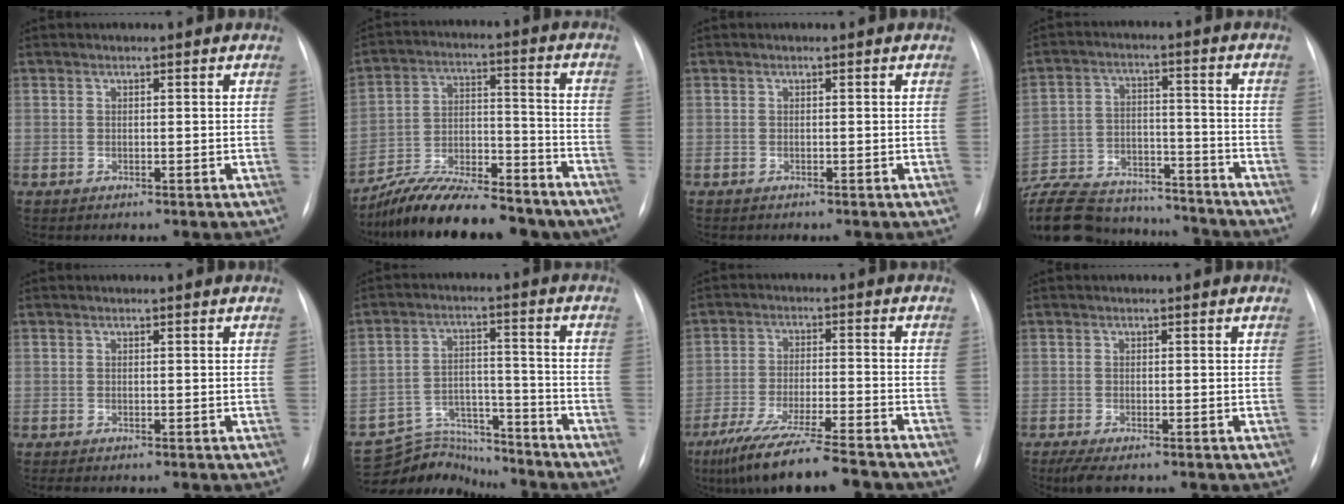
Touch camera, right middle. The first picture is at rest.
{"total": 19.4, "force": [-16.8, 5.0, 8.3], "torque": [-0.138, 0.022, -0.267]}
{"total": 0.0}
{"total": 25.6, "force": [-22.6, 7.4, 9.5], "torque": [-0.226, -0.020, -0.342]}
{"total": 0.7, "force": [-0.6, 0.1, 0.4], "torque": [-0.007, -0.003, -0.009]}
{"total": 9.7, "force": [-9.4, 2.4, -0.8], "torque": [0.012, 0.037, -0.160]}
{"total": 14.8, "force": [-12.2, 0.9, 8.4], "torque": [-0.155, -0.040, -0.199]}
{"total": 3.3, "force": [-2.4, 0.7, 2.2], "torque": [-0.042, -0.012, -0.039]}